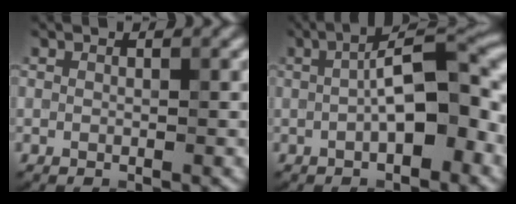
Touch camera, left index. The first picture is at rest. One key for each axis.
{"total": 8.4, "fx": -0.9, "fy": 3.0, "fz": 7.9, "tx": -0.113, "ty": 0.014, "tz": -0.020}